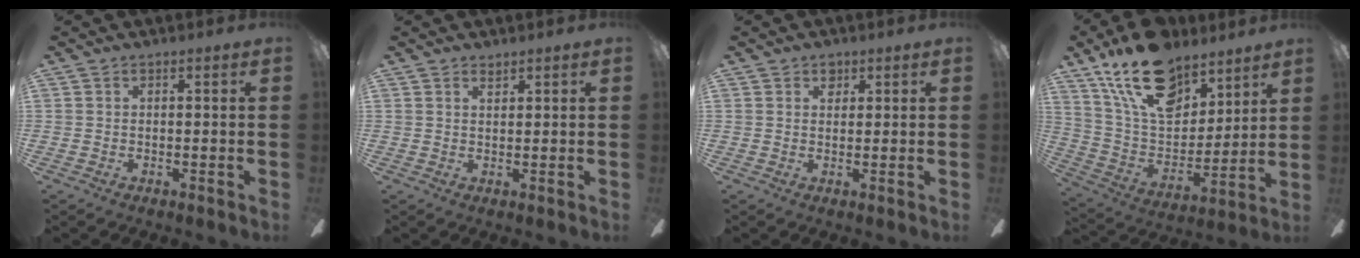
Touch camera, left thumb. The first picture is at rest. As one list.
[{"total": 1.5, "force": [1.4, 0.4, 0.4], "torque": [-0.010, -0.001, 0.026]}, {"total": 2.3, "force": [1.4, 1.6, 1.0], "torque": [0.001, -0.006, 0.020]}, {"total": 21.6, "force": [14.5, 11.5, 11.1], "torque": [-0.195, -0.079, 0.264]}]